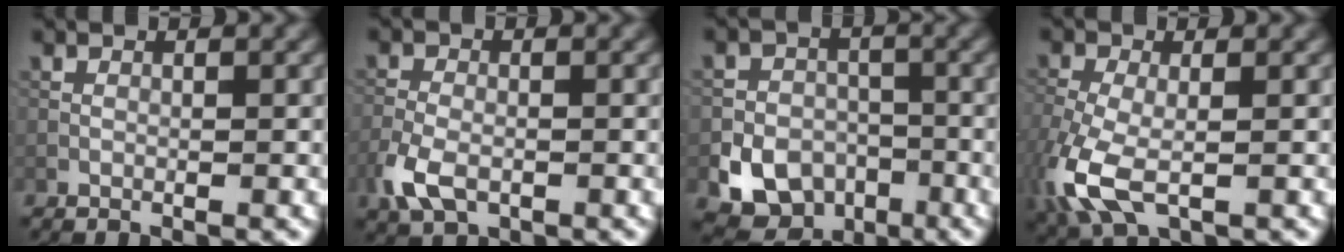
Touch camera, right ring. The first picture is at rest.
{"total": 3.8, "force": [-1.7, 2.2, 2.5], "torque": [-0.061, -0.009, -0.038]}
{"total": 8.3, "force": [-4.1, 6.7, 2.8], "torque": [-0.029, -0.021, -0.085]}
{"total": 7.1, "force": [-2.7, 3.7, 5.5], "torque": [-0.152, -0.018, -0.059]}